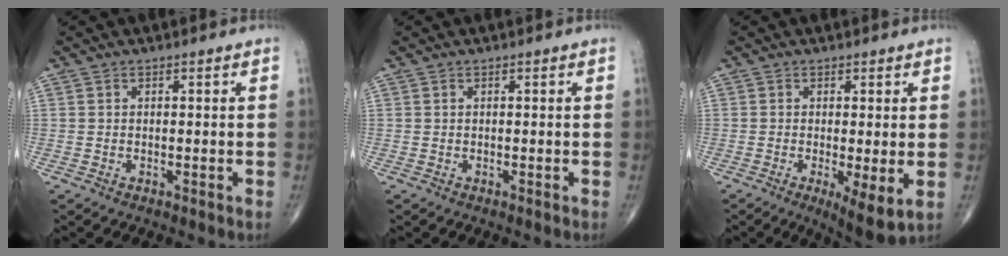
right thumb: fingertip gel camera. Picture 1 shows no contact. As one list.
[{"total": 0.0}, {"total": 6.3, "force": [-1.2, 1.6, 6.0], "torque": [-0.097, -0.022, -0.020]}]